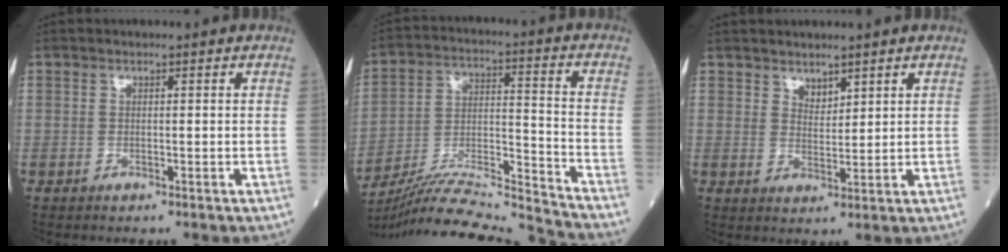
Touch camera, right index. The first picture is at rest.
{"total": 18.0, "force": [-17.4, -1.9, 4.4], "torque": [-0.091, 0.011, -0.291]}
{"total": 2.4, "force": [2.0, 1.1, 0.9], "torque": [-0.015, -0.003, 0.041]}